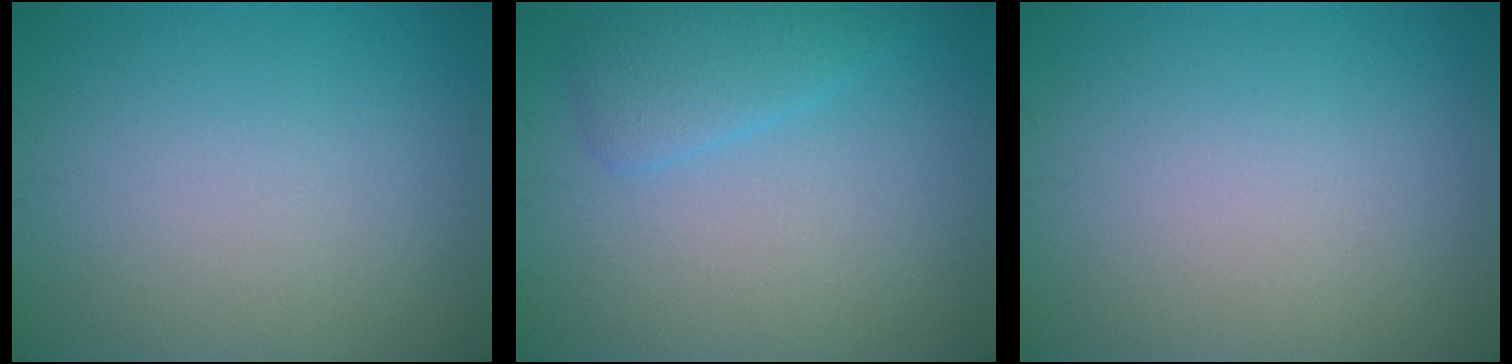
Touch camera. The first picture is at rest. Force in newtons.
{"total": 2.4, "press": 2.4, "slide": 0.2}
{"total": 0.0}